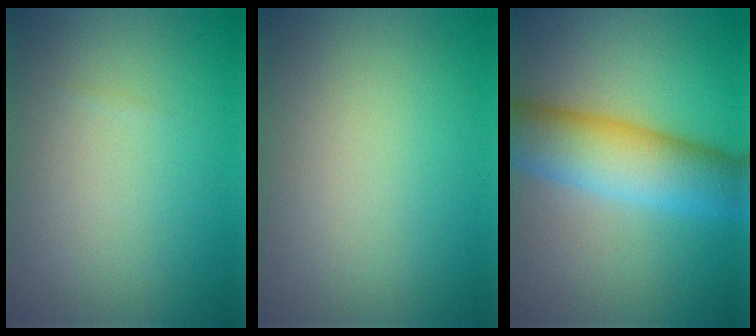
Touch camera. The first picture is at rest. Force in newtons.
{"total": 0.0}
{"total": 8.3, "press": 8.3, "slide": 0.3}